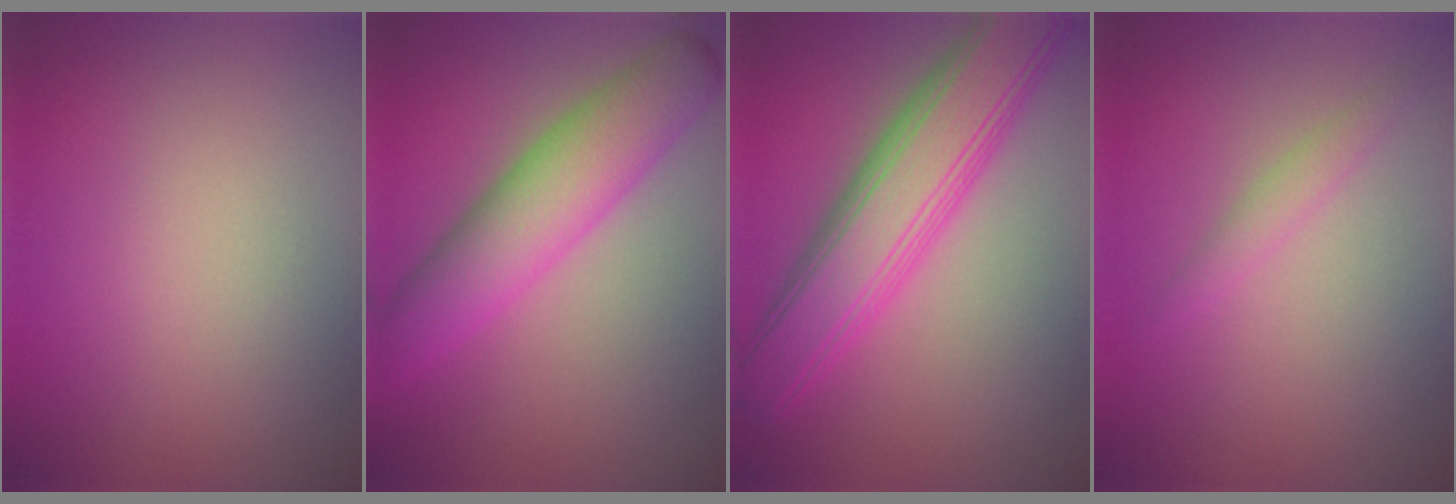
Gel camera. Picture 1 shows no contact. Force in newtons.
{"total": 6.4, "press": 6.4, "slide": 0.2}
{"total": 7.8, "press": 7.8, "slide": 0.2}
{"total": 1.1, "press": 1.1, "slide": 0.1}